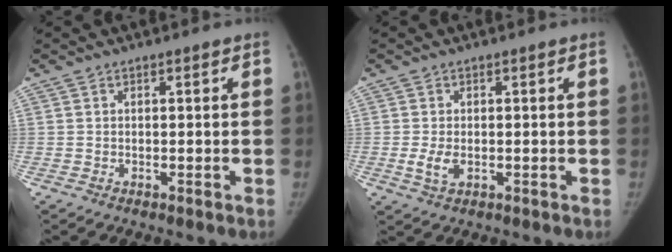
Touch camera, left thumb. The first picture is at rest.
{"total": 3.5, "force": [-0.6, 2.1, 2.7], "torque": [-0.059, -0.006, -0.009]}